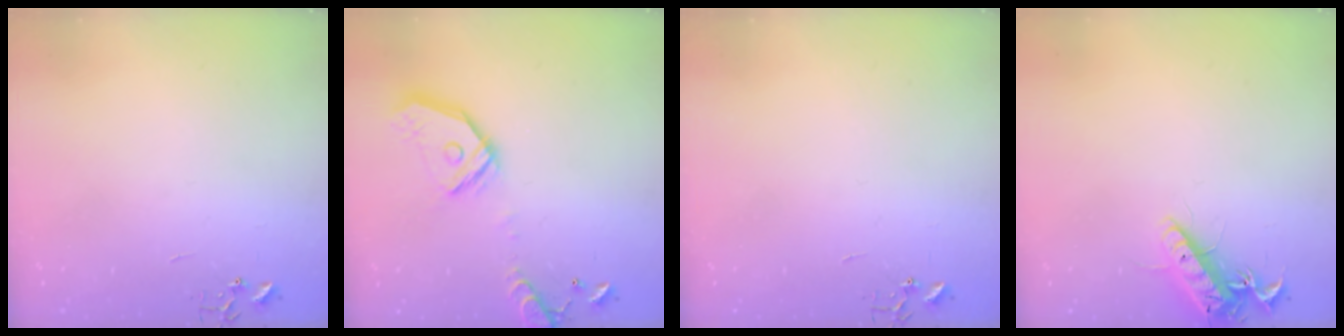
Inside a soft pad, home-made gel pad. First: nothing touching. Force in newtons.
{"total": 16.6, "press": 16.4, "slide": 2.8}
{"total": 0.0}
{"total": 14.2, "press": 14.2, "slide": 1.4}